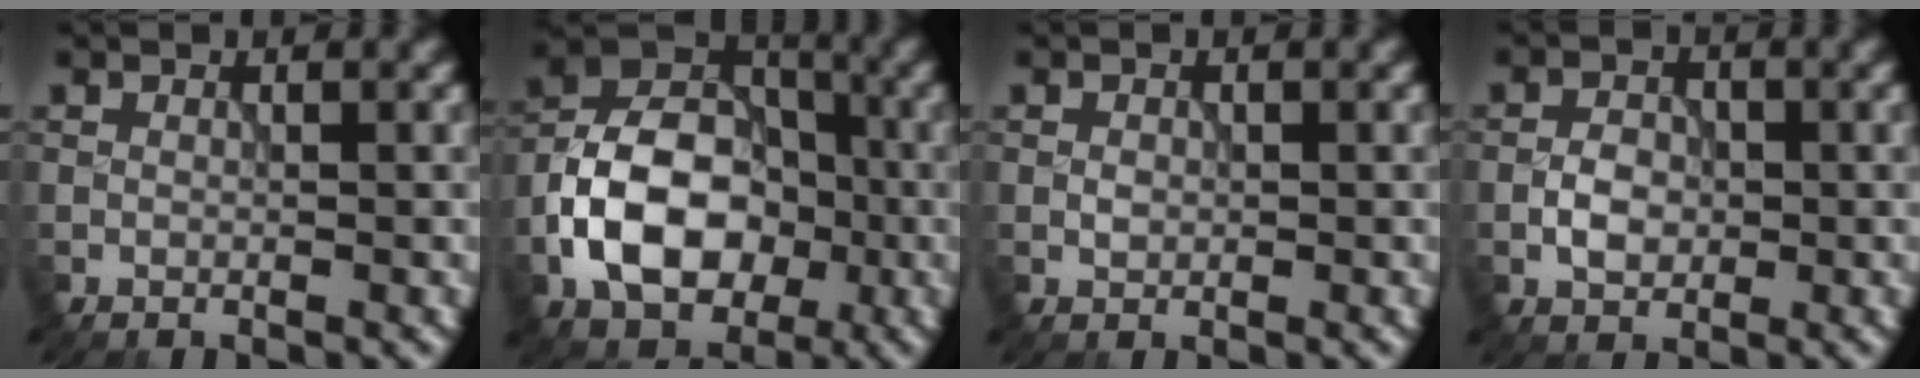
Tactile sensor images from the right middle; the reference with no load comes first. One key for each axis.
{"total": 10.3, "fx": -3.0, "fy": 7.1, "fz": 6.8, "tx": -0.120, "ty": 0.012, "tz": -0.063}
{"total": 0.8, "fx": -0.1, "fy": 0.6, "fz": 0.5, "tx": -0.007, "ty": -0.001, "tz": -0.002}
{"total": 2.6, "fx": -0.6, "fy": 1.8, "fz": 1.7, "tx": -0.028, "ty": 0.003, "tz": -0.015}